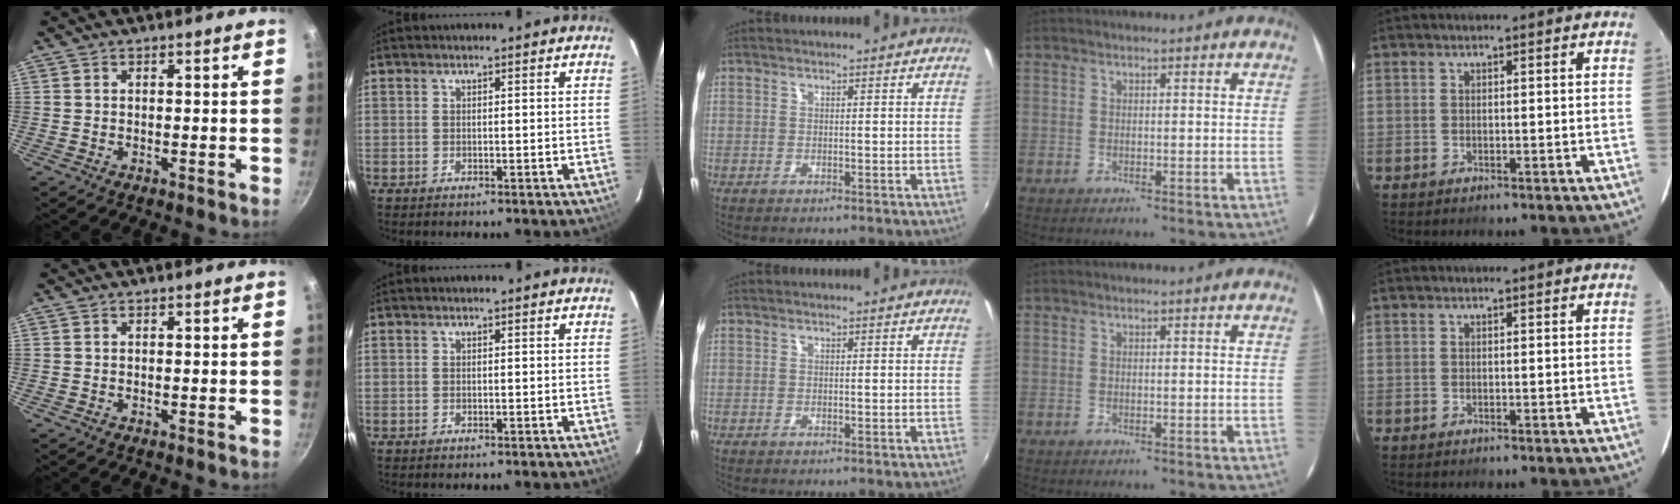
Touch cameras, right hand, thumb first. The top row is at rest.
{}